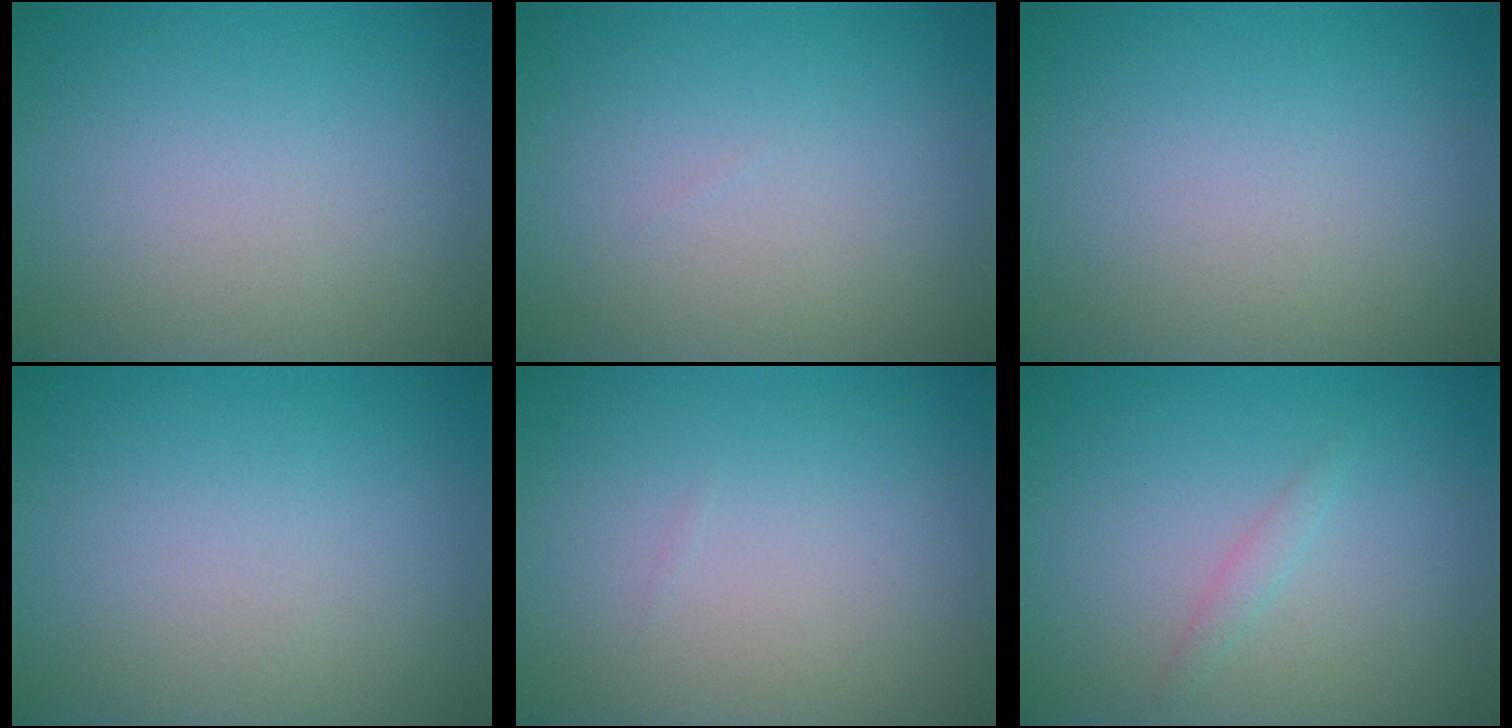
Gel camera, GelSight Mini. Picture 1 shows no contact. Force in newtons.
{"total": 0.0}
{"total": 0.0}
{"total": 0.0}
{"total": 0.0}
{"total": 1.0, "press": 0.9, "slide": 0.2}